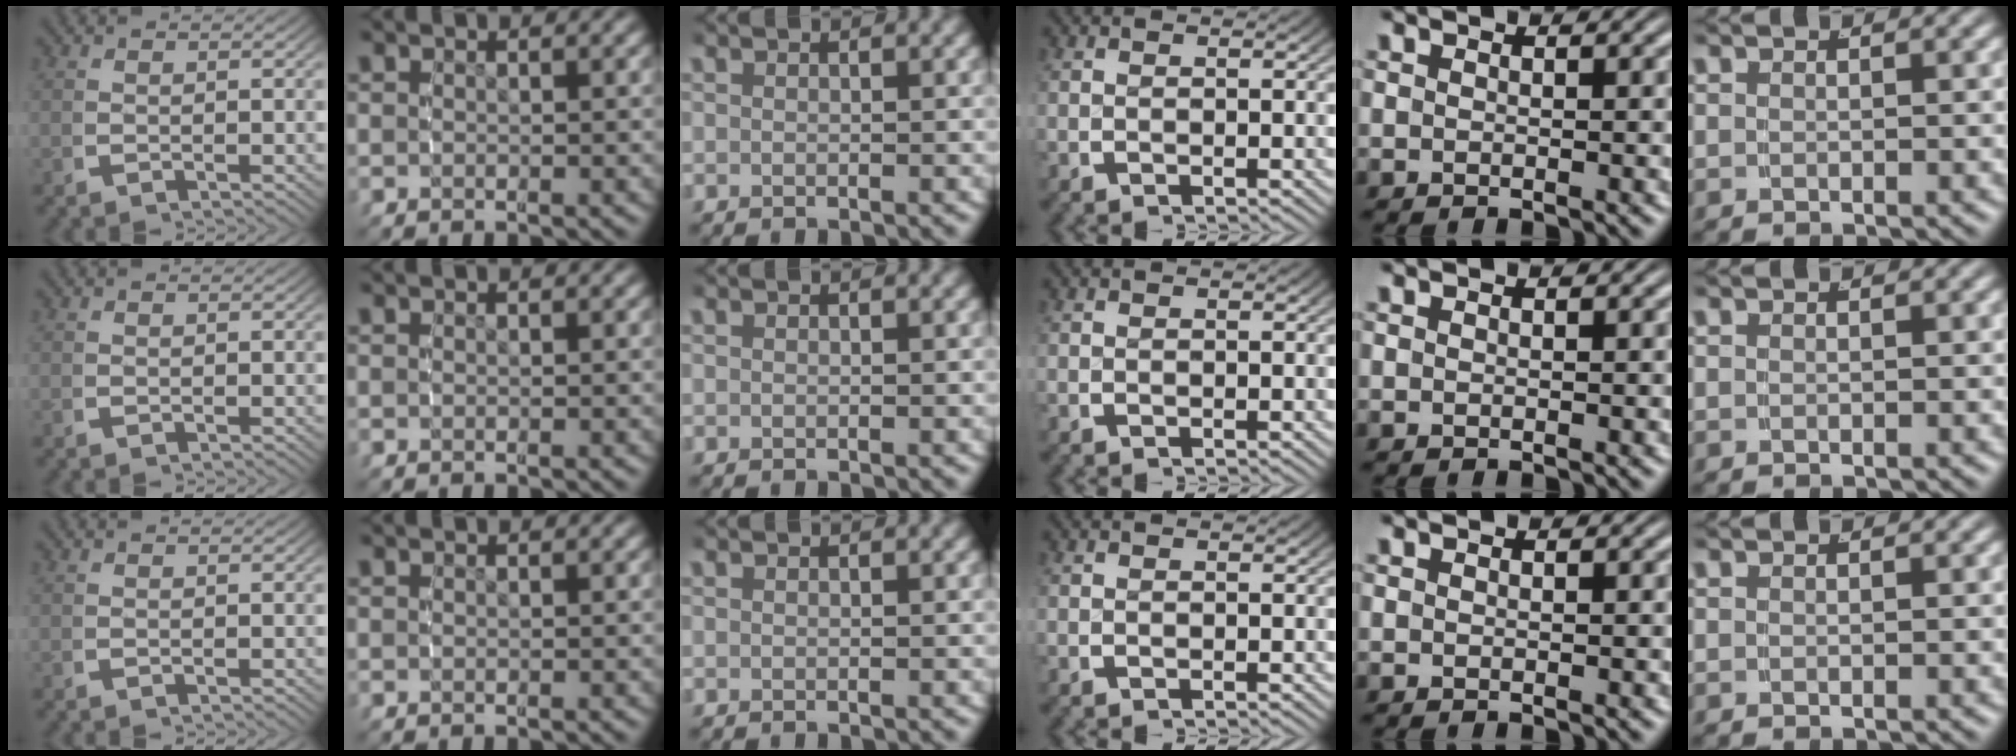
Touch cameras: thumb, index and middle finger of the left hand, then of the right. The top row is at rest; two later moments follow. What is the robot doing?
{"motion": "reach", "object": "coat"}